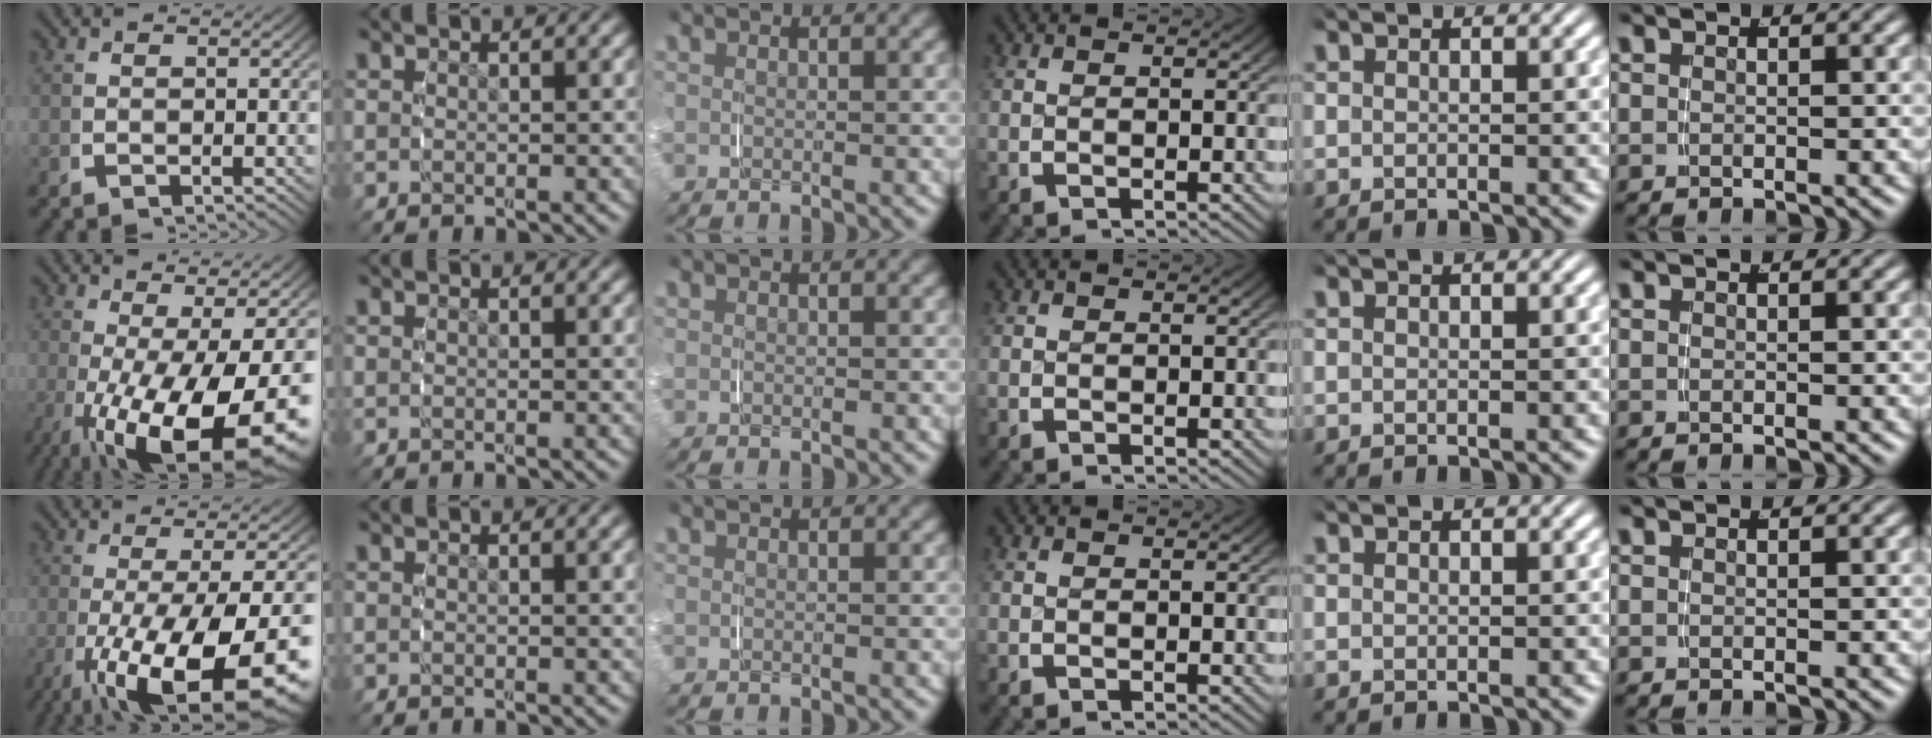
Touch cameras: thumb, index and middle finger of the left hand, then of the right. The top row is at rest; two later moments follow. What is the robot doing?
{"motion": "grasp_and_lifting", "object": "glasses case"}